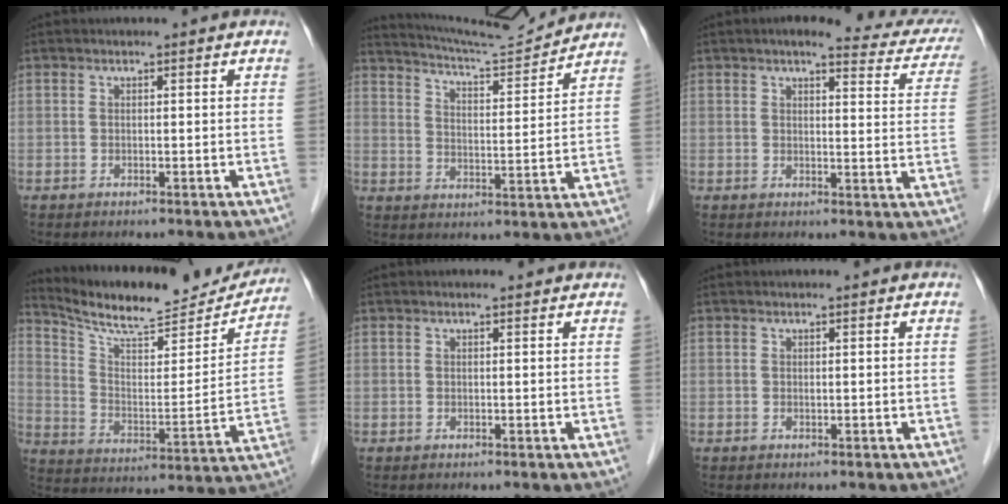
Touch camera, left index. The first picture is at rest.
{"total": 11.2, "force": [11.0, -0.9, 1.9], "torque": [-0.042, -0.011, 0.172]}
{"total": 12.6, "force": [10.8, 3.1, 5.8], "torque": [-0.045, -0.003, 0.097]}
{"total": 19.2, "force": [18.1, 3.3, 5.5], "torque": [-0.094, -0.037, 0.265]}
{"total": 1.0, "force": [0.9, 0.1, 0.3], "torque": [-0.012, 0.005, 0.008]}
{"total": 0.0}